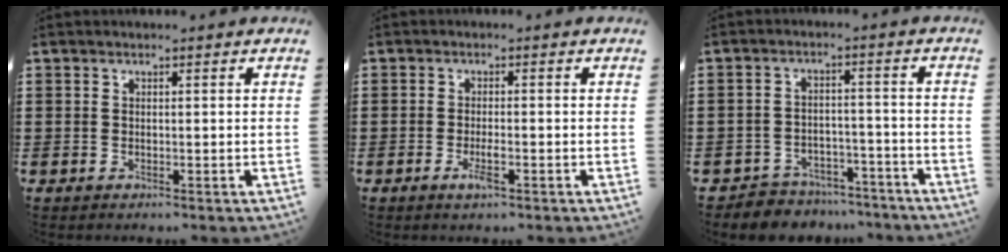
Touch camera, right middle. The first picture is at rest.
{"total": 2.6, "force": [-1.2, 0.3, 2.2], "torque": [-0.046, -0.004, -0.023]}
{"total": 4.7, "force": [-4.6, 1.2, -0.1], "torque": [-0.003, 0.010, -0.096]}